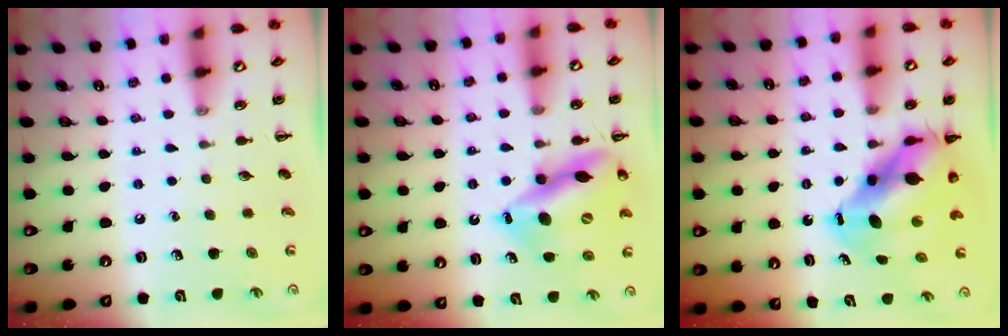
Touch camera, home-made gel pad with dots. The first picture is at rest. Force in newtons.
{"total": 15.7, "press": 15.0, "slide": 4.5}
{"total": 8.8, "press": 8.6, "slide": 1.9}